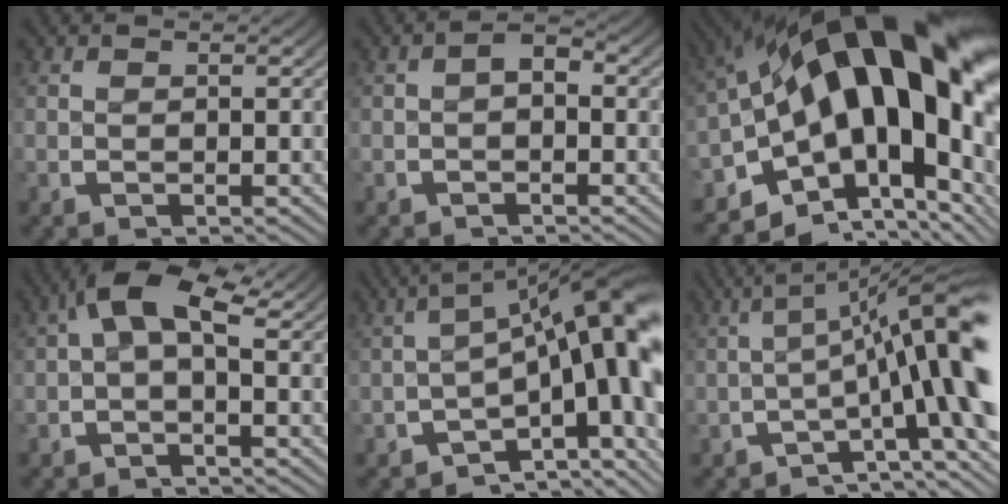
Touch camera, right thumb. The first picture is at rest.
{"total": 1.7, "force": [-0.4, 1.1, 1.2], "torque": [-0.020, 0.000, -0.010]}
{"total": 21.7, "force": [-0.6, 12.8, 17.5], "torque": [-0.279, -0.024, 0.001]}
{"total": 4.0, "force": [1.3, 1.9, 3.3], "torque": [-0.055, 0.007, 0.010]}
{"total": 14.8, "force": [-1.8, 8.8, 11.8], "torque": [-0.145, -0.028, -0.019]}
{"total": 12.1, "force": [0.6, 5.7, 10.7], "torque": [-0.122, 0.004, 0.001]}